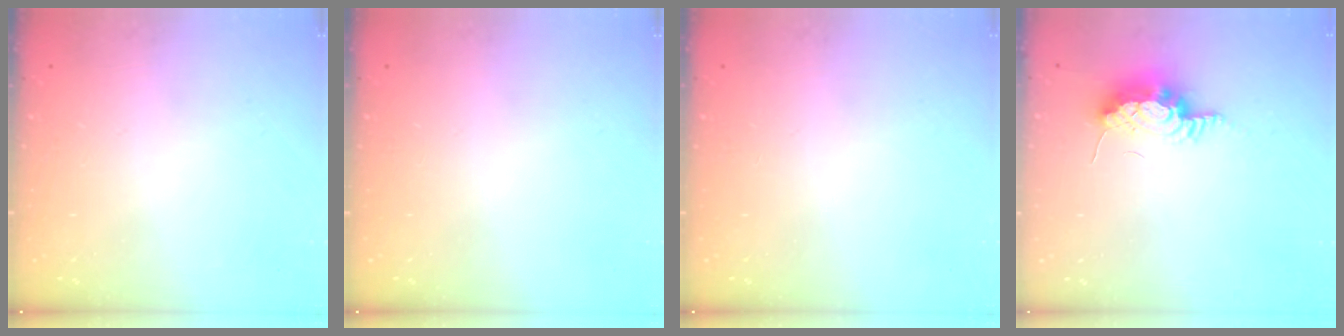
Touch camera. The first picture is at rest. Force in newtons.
{"total": 0.0}
{"total": 0.0}
{"total": 9.6, "press": 9.1, "slide": 3.1}